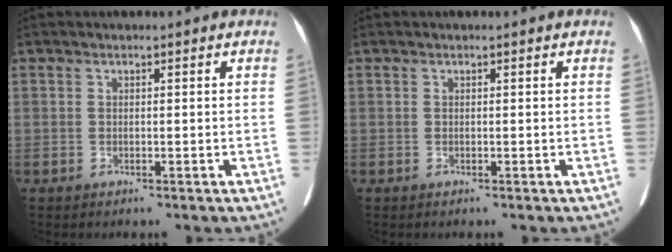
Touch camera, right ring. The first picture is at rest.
{"total": 0.0}